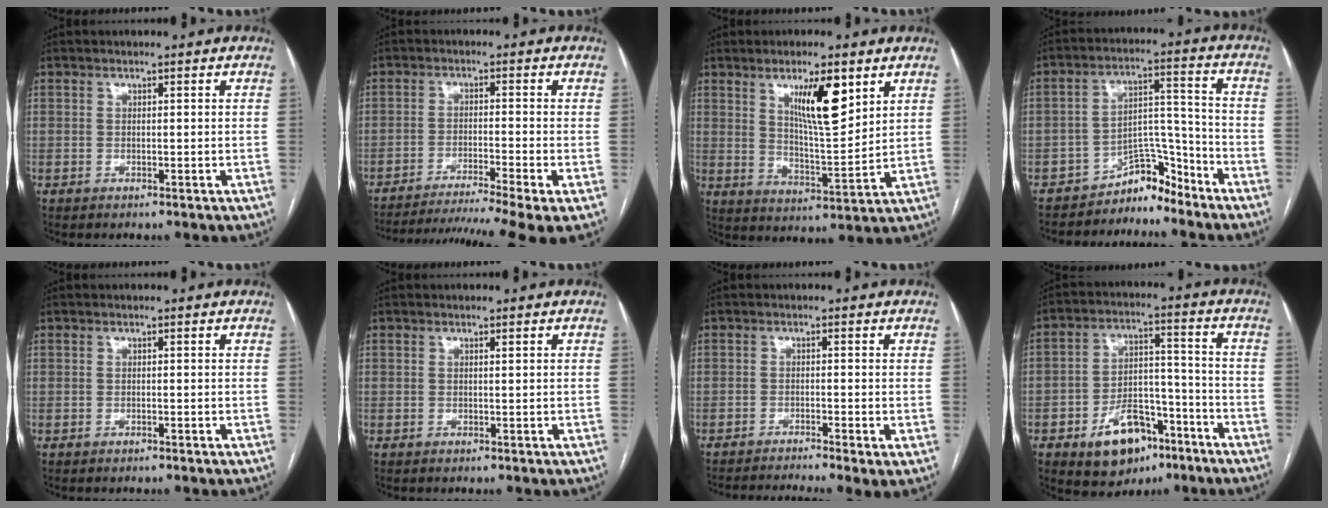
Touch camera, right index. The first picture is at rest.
{"total": 14.8, "force": [-12.0, -1.2, 8.7], "torque": [-0.126, -0.026, -0.184]}
{"total": 10.1, "force": [5.1, 1.9, 8.5], "torque": [-0.146, -0.007, 0.090]}
{"total": 6.3, "force": [-5.8, 2.1, 0.9], "torque": [-0.001, 0.050, -0.097]}
{"total": 0.0}
{"total": 0.0}
{"total": 7.2, "force": [-5.3, 0.1, 4.9], "torque": [-0.073, -0.007, -0.085]}
{"total": 11.9, "force": [-6.7, 6.7, 7.1], "torque": [-0.111, 0.020, -0.102]}